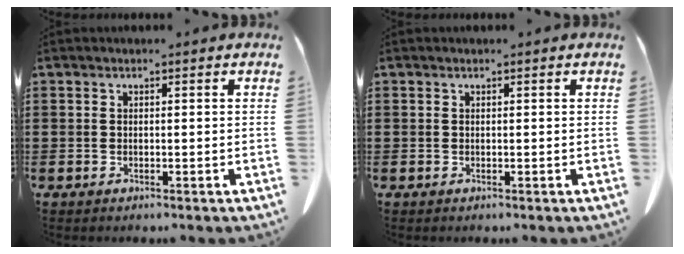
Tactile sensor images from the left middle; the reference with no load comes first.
{"total": 0.0}